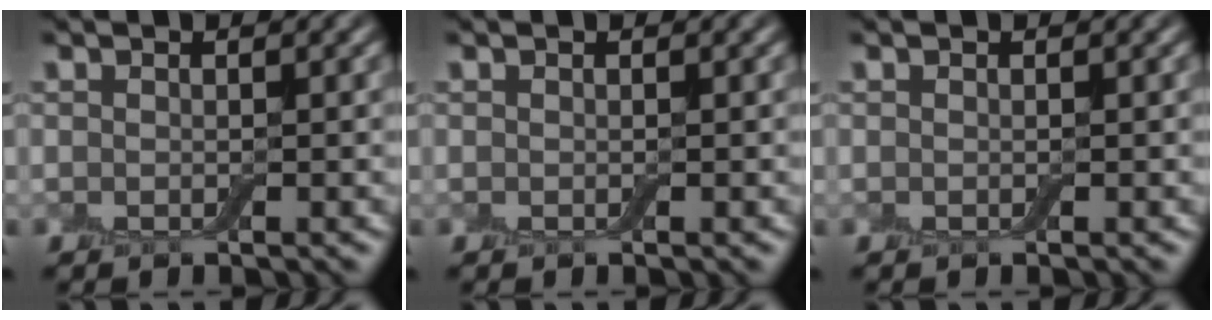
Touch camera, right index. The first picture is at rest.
{"total": 0.0}
{"total": 0.0}